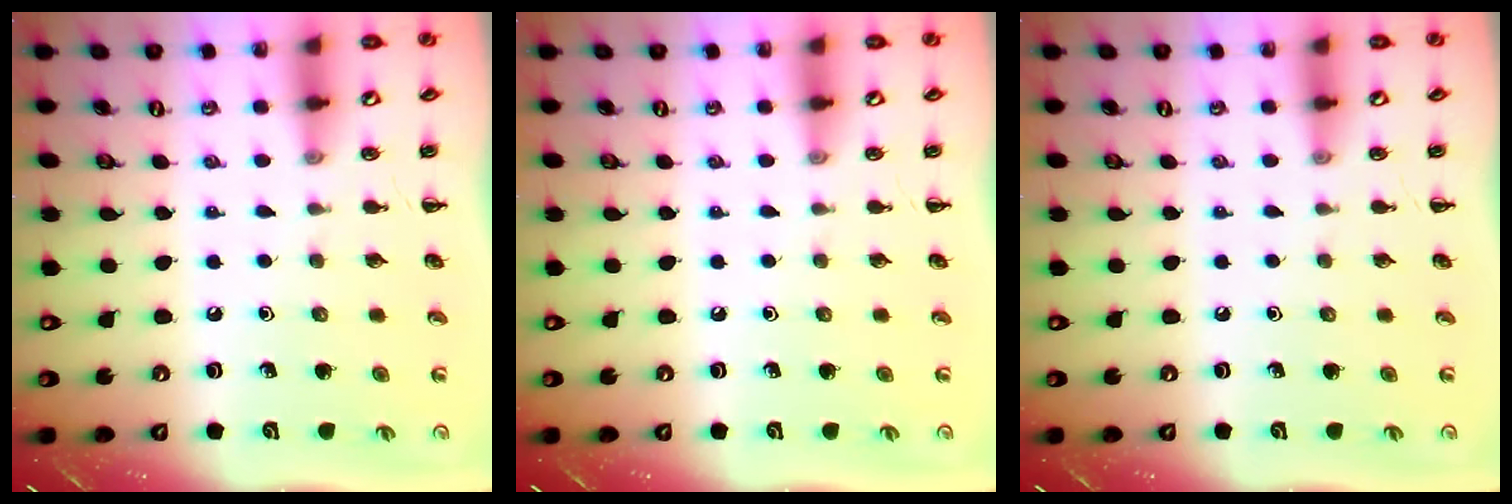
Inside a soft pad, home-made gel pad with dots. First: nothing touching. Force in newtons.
{"total": 0.0}
{"total": 0.0}